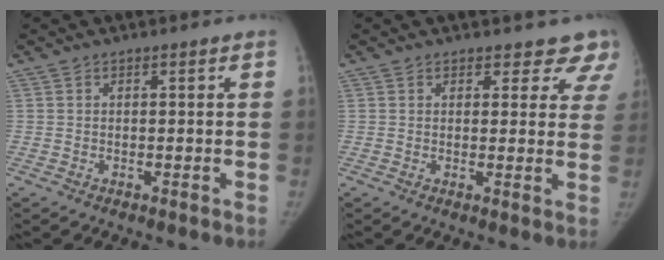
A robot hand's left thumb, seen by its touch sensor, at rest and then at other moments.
{"total": 6.5, "force": [5.7, 3.1, 0.4], "torque": [0.050, -0.025, 0.042]}